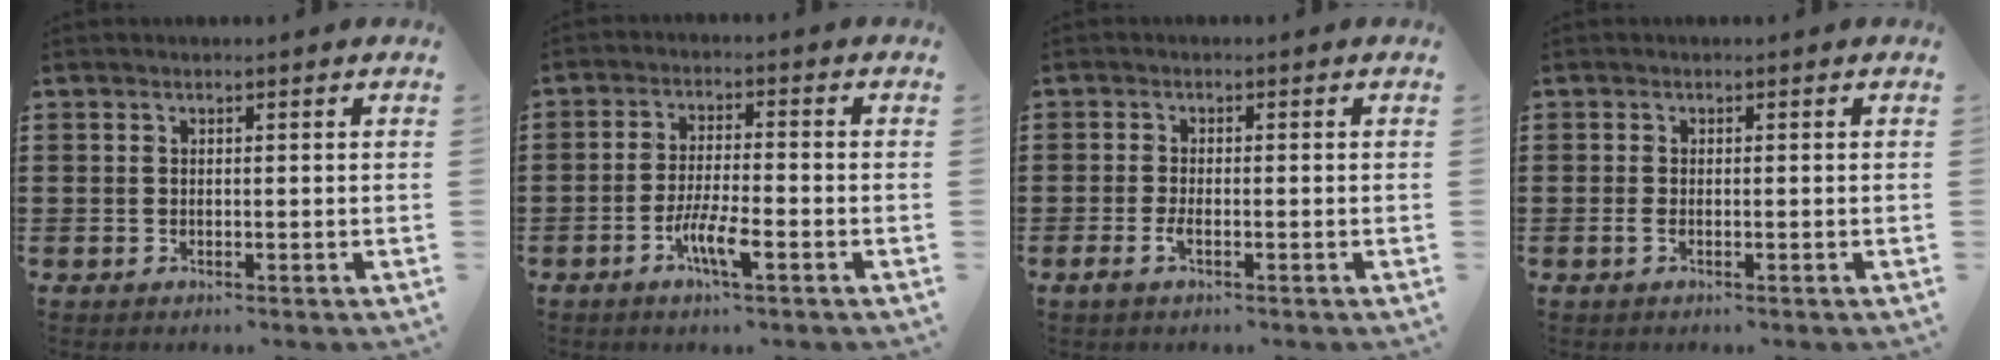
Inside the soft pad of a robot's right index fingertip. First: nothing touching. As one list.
[{"total": 5.5, "force": [-2.7, 0.8, 4.7], "torque": [-0.098, -0.008, -0.050]}, {"total": 1.9, "force": [-1.0, 0.4, 1.6], "torque": [-0.043, -0.008, -0.022]}, {"total": 0.8, "force": [-0.3, 0.1, 0.7], "torque": [-0.014, -0.003, -0.005]}]